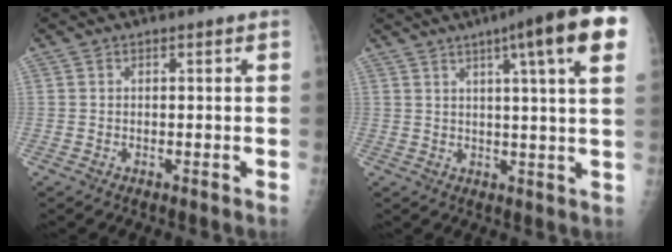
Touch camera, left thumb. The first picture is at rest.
{"total": 15.1, "force": [7.1, 1.3, 13.2], "torque": [-0.178, -0.008, 0.080]}